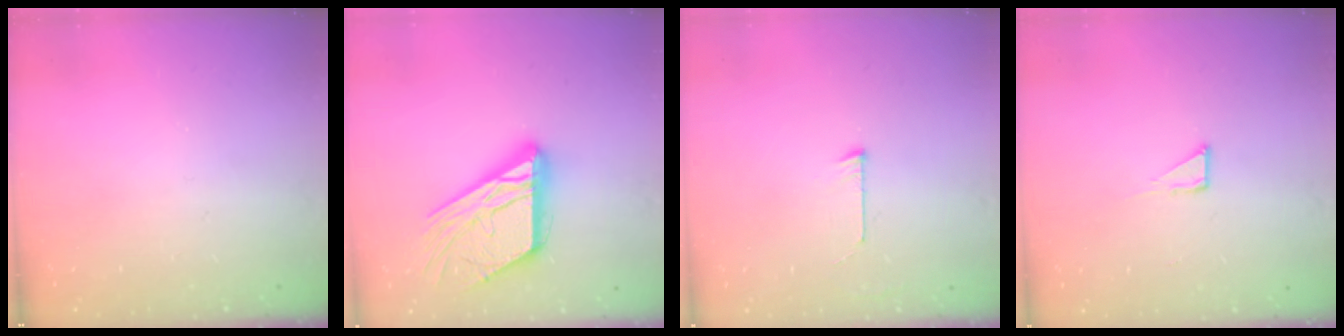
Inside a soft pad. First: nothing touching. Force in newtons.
{"total": 19.7, "press": 19.6, "slide": 1.8}
{"total": 3.3, "press": 3.3, "slide": 0.3}
{"total": 2.8, "press": 2.8, "slide": 0.2}